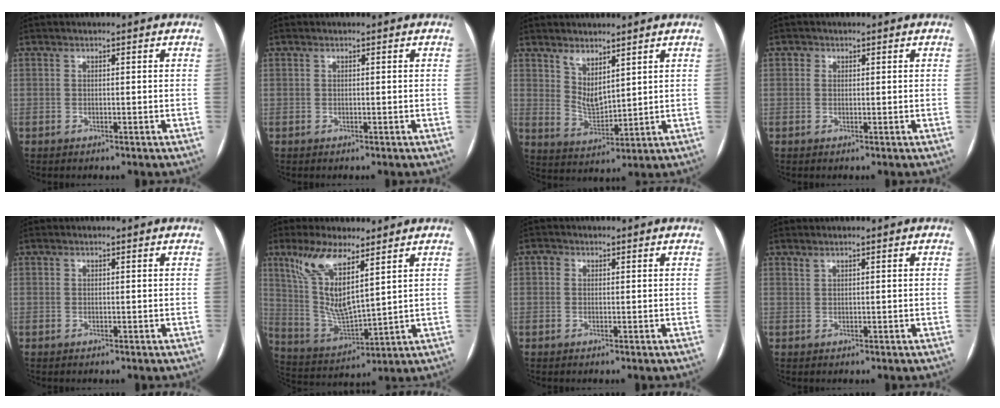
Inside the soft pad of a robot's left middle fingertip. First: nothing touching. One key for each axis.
{"total": 0.0}
{"total": 5.2, "fx": 3.6, "fy": 2.1, "fz": 3.1, "tx": -0.065, "ty": -0.013, "tz": 0.080}
{"total": 0.8, "fx": 0.3, "fy": 0.7, "fz": 0.1, "tx": 0.004, "ty": 0.001, "tz": 0.002}
{"total": 0.0}
{"total": 11.6, "fx": 6.2, "fy": 2.4, "fz": 9.5, "tx": -0.206, "ty": -0.002, "tz": 0.129}
{"total": 1.3, "fx": 0.4, "fy": 1.2, "fz": 0.3, "tx": -0.004, "ty": 0.006, "tz": 0.003}
{"total": 0.6, "fx": 0.6, "fy": 0.0, "fz": 0.1, "tx": -0.006, "ty": 0.001, "tz": 0.014}